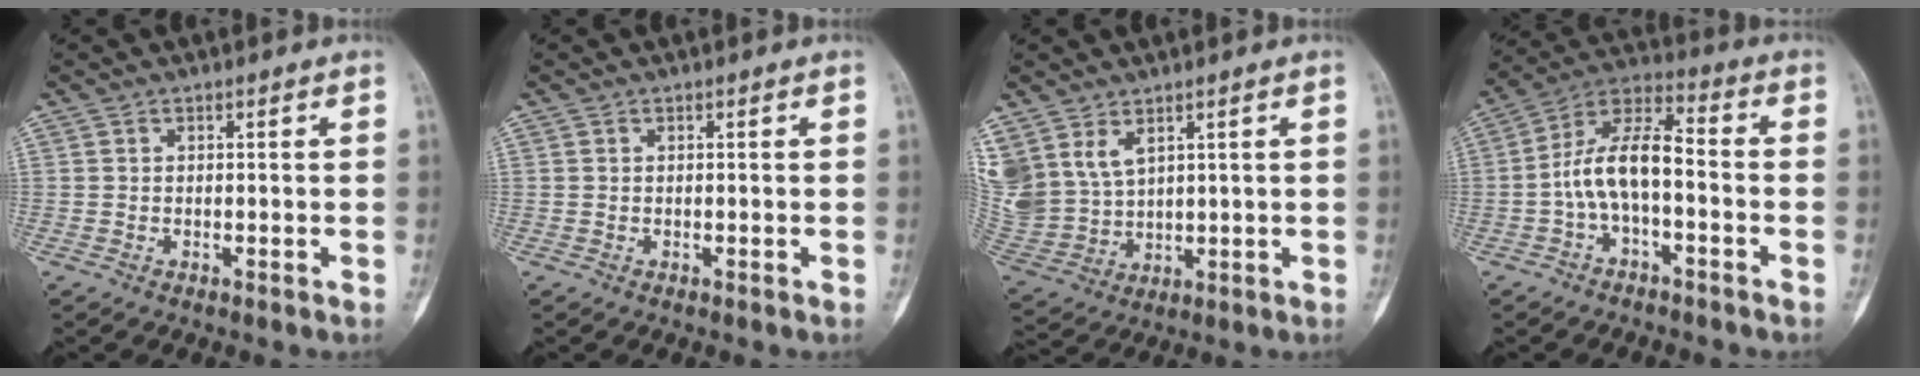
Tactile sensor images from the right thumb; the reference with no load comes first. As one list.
[{"total": 0.0}, {"total": 13.8, "force": [6.4, 9.7, 7.4], "torque": [-0.185, -0.007, 0.157]}, {"total": 11.0, "force": [-2.2, 5.0, 9.5], "torque": [-0.171, 0.051, -0.048]}]